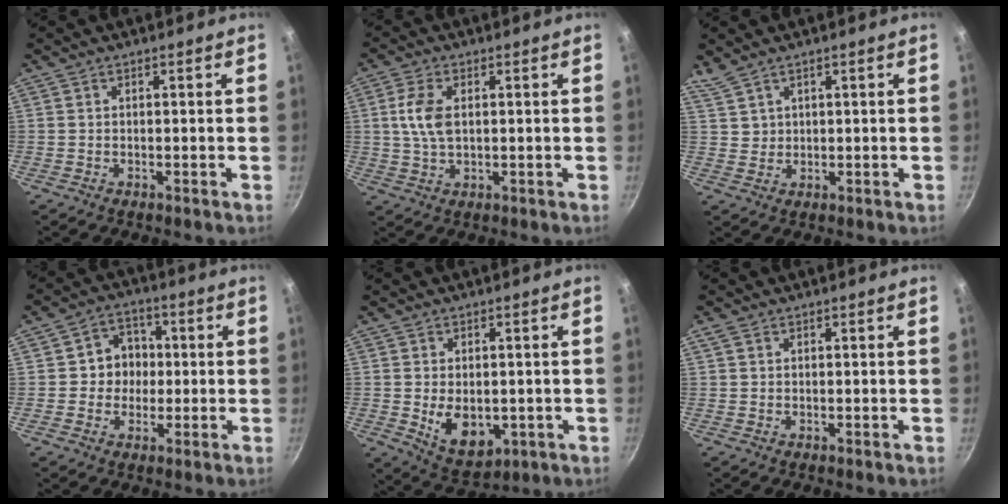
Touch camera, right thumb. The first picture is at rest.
{"total": 6.5, "force": [1.1, 3.7, 5.2], "torque": [-0.104, 0.003, 0.020]}
{"total": 3.4, "force": [2.9, 1.3, 1.3], "torque": [-0.028, -0.001, 0.068]}
{"total": 7.1, "force": [0.1, 6.6, 2.7], "torque": [0.007, 0.011, -0.009]}
{"total": 8.8, "force": [-0.9, 5.9, 6.5], "torque": [-0.086, -0.012, 0.008]}
{"total": 1.1, "force": [0.6, 0.6, 0.8], "torque": [-0.019, 0.004, 0.014]}